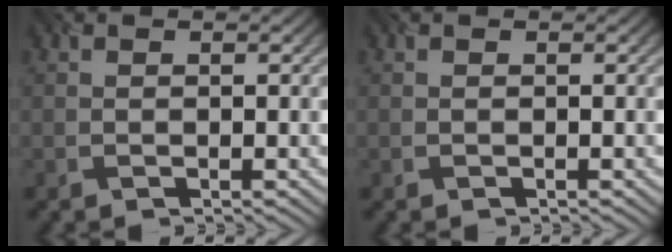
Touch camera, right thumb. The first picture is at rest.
{"total": 0.0}